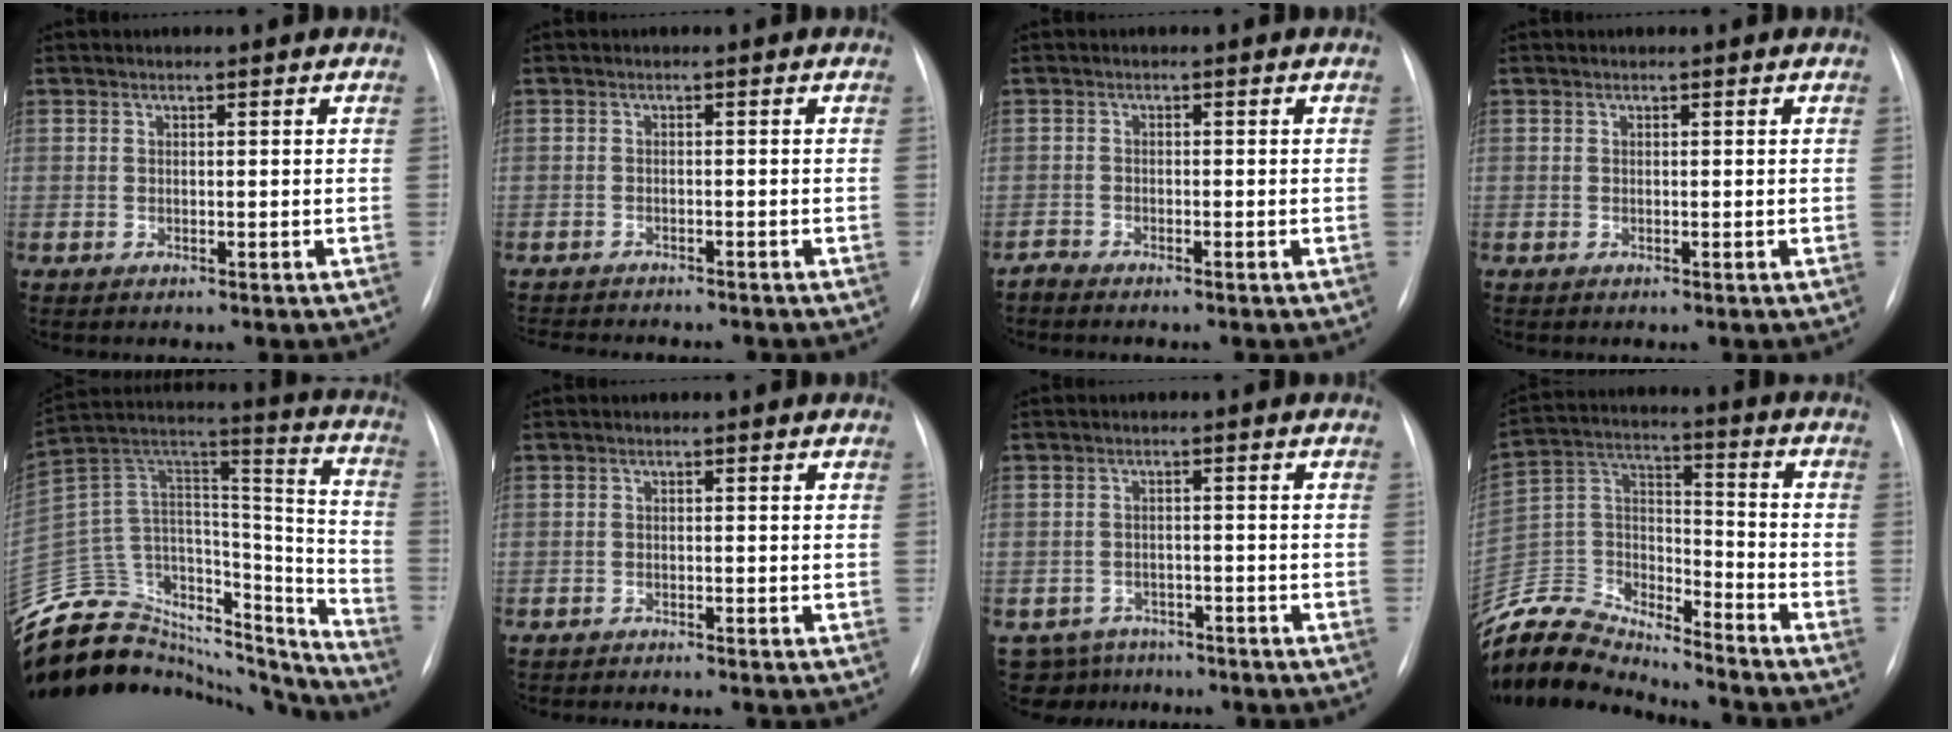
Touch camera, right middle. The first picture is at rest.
{"total": 9.1, "force": [-8.3, 1.8, 3.1], "torque": [-0.044, -0.006, -0.110]}
{"total": 1.3, "force": [-1.3, -0.1, 0.0], "torque": [-0.002, -0.005, -0.025]}
{"total": 0.0}
{"total": 35.3, "force": [-31.4, 11.2, 11.6], "torque": [-0.202, 0.023, -0.466]}
{"total": 2.1, "force": [-2.0, 0.2, 0.6], "torque": [-0.008, -0.005, -0.027]}
{"total": 6.2, "force": [-5.3, 3.3, -0.3], "torque": [0.006, 0.014, -0.073]}
{"total": 20.7, "force": [-19.9, 4.2, 4.1], "torque": [-0.101, 0.037, -0.343]}